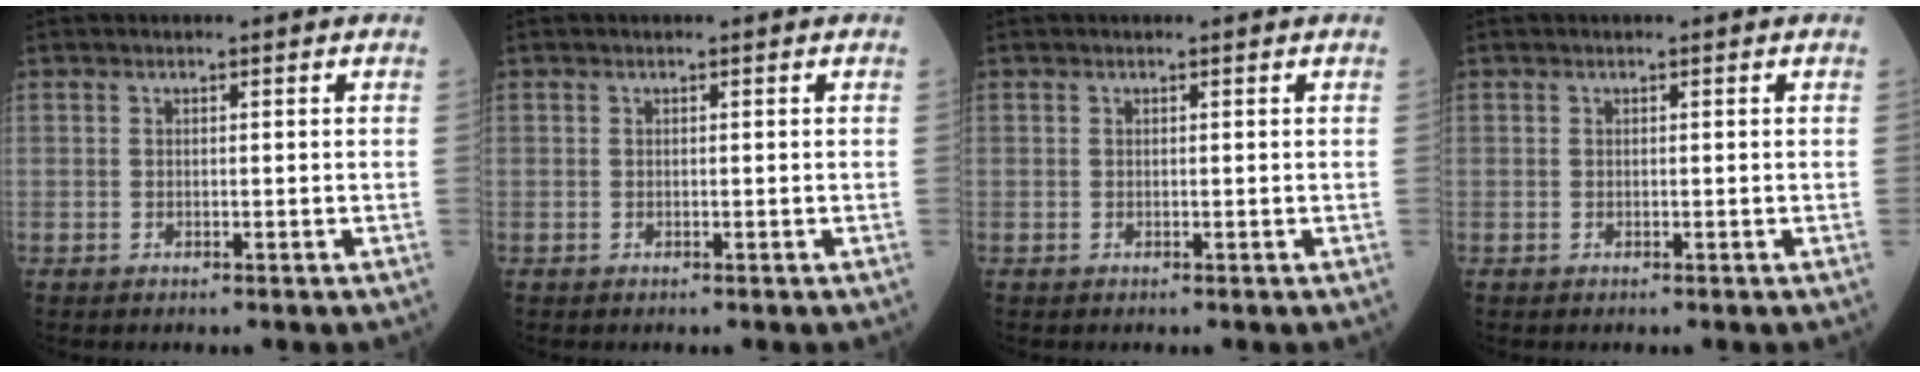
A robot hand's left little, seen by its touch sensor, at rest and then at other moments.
{"total": 0.0}
{"total": 0.0}
{"total": 0.0}